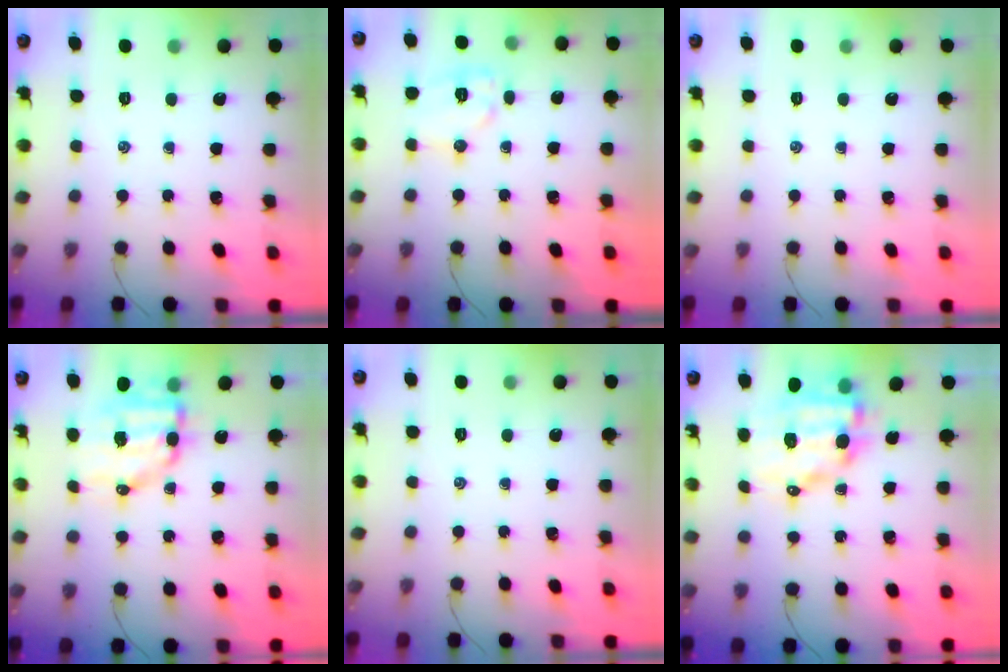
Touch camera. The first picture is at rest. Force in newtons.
{"total": 8.9, "press": 8.9, "slide": 0.1}
{"total": 0.0}
{"total": 9.2, "press": 9.0, "slide": 1.9}
{"total": 0.0}
{"total": 10.6, "press": 10.2, "slide": 2.8}